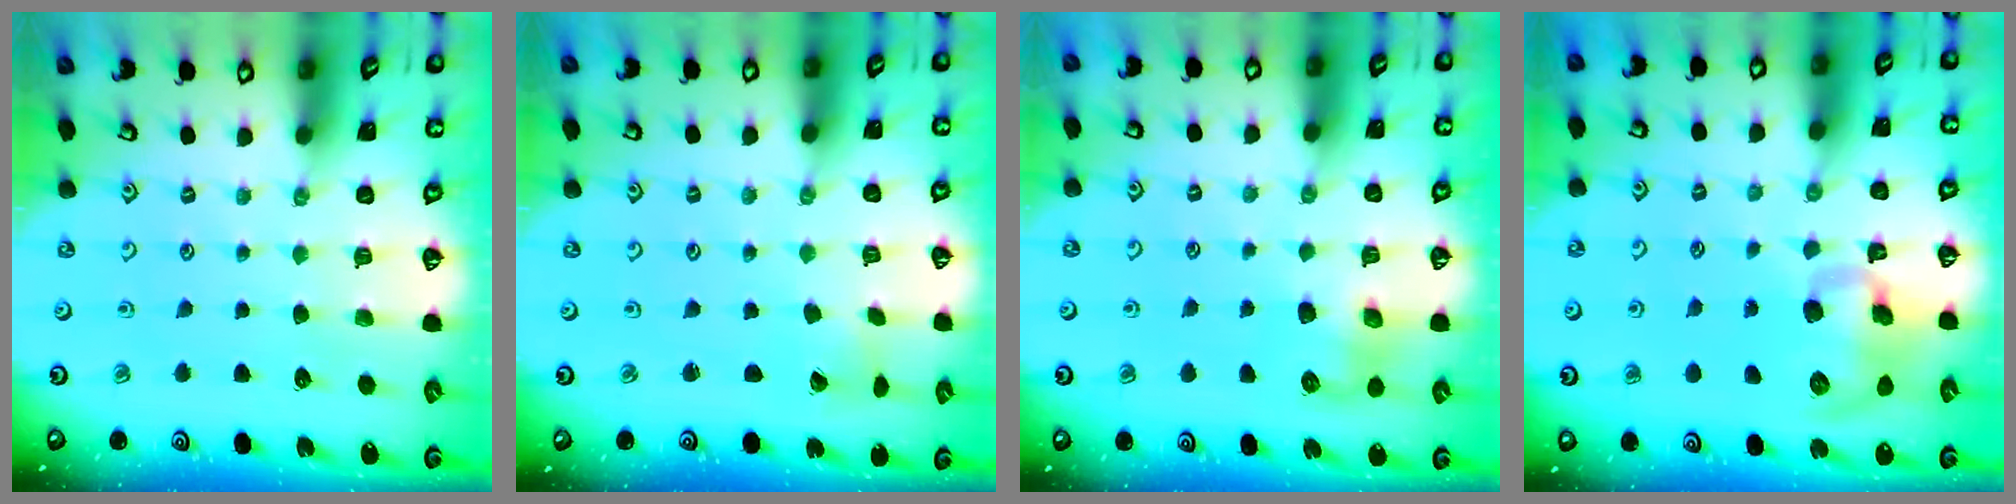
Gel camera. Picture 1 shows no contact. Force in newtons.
{"total": 2.1, "press": 2.1, "slide": 0.3}
{"total": 8.1, "press": 8.1, "slide": 0.4}
{"total": 12.3, "press": 12.1, "slide": 2.3}